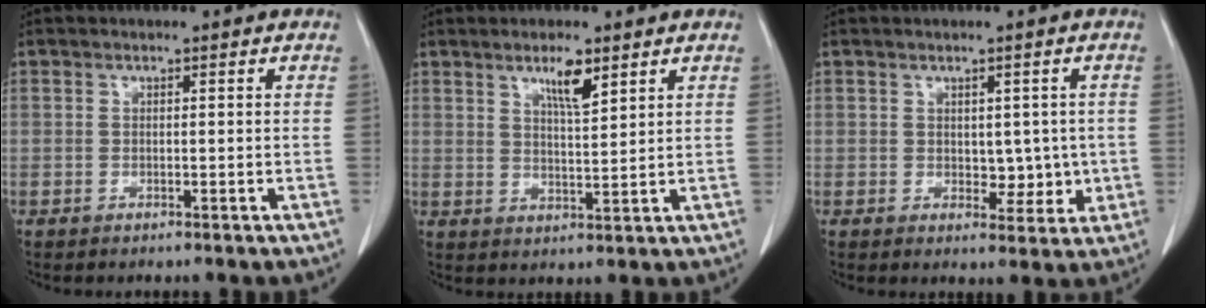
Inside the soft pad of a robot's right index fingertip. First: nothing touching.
{"total": 4.8, "force": [3.0, 0.7, 3.6], "torque": [-0.066, -0.005, 0.052]}
{"total": 4.2, "force": [0.0, 2.7, 3.2], "torque": [-0.030, 0.000, 0.010]}